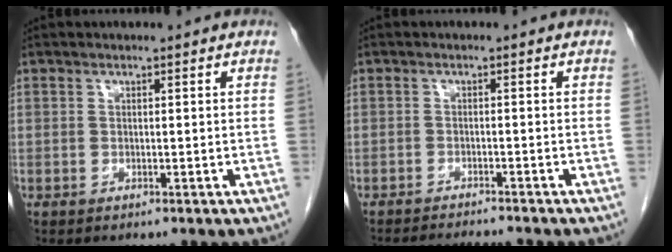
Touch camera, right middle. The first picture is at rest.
{"total": 6.0, "force": [-5.7, 0.0, 1.9], "torque": [-0.024, -0.012, -0.087]}